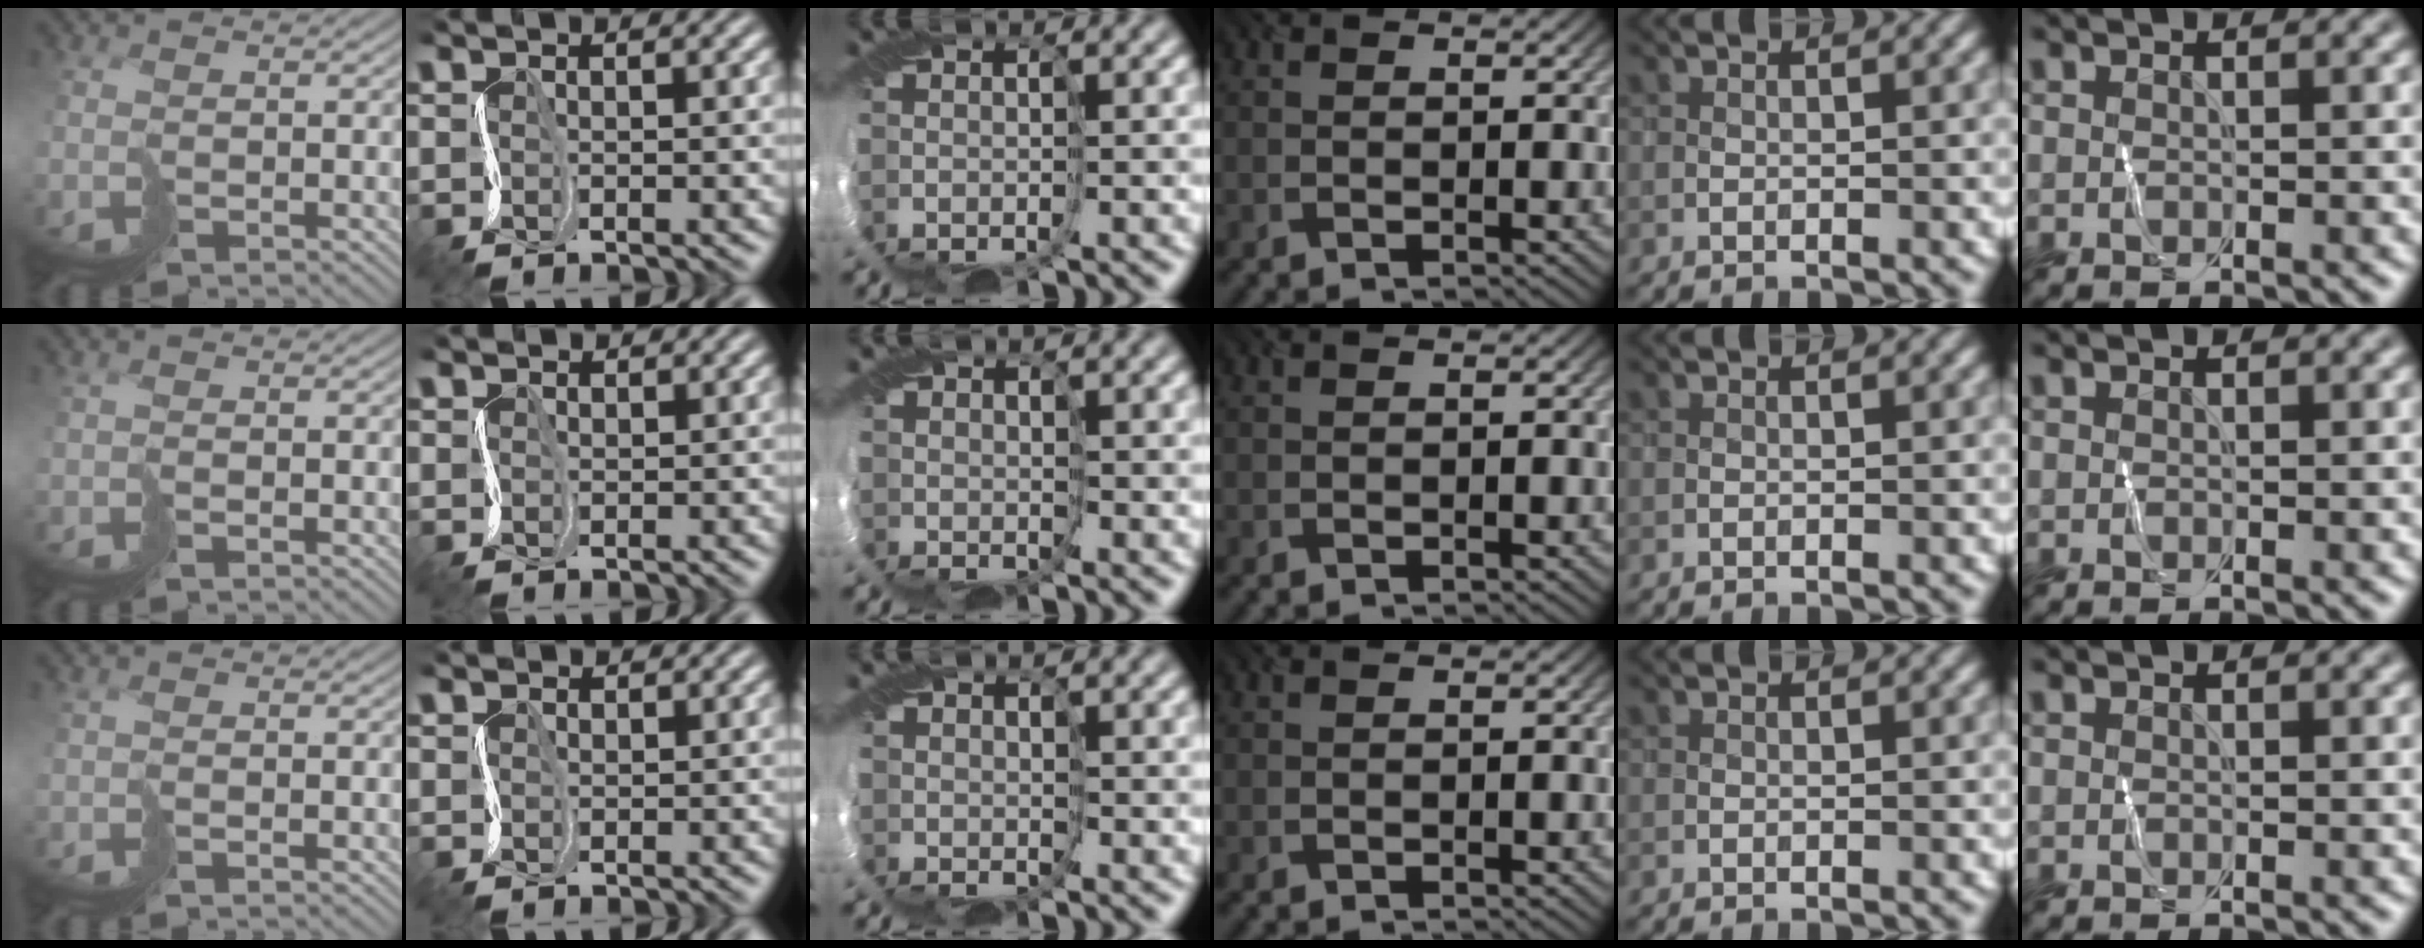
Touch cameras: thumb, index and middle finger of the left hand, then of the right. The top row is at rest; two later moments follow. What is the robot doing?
{"motion": "cut", "object": "paper"}